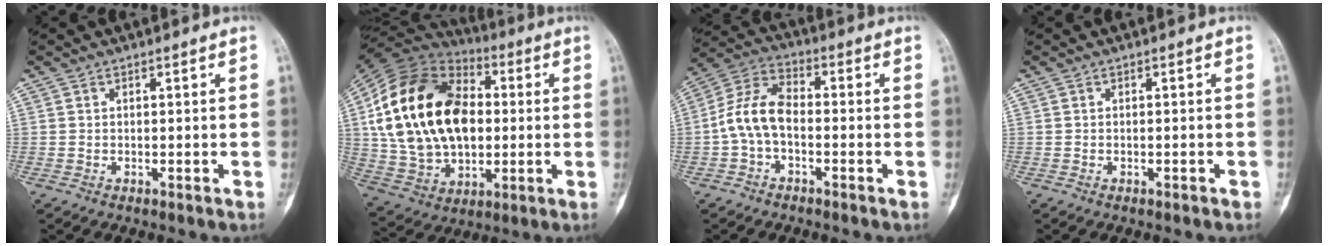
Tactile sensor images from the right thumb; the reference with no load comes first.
{"total": 27.7, "force": [3.1, 18.0, 20.8], "torque": [-0.383, 0.008, 0.059]}
{"total": 8.9, "force": [-1.5, 5.2, 7.1], "torque": [-0.139, 0.033, -0.041]}
{"total": 0.8, "force": [-0.5, 0.2, 0.6], "torque": [-0.013, 0.003, -0.003]}